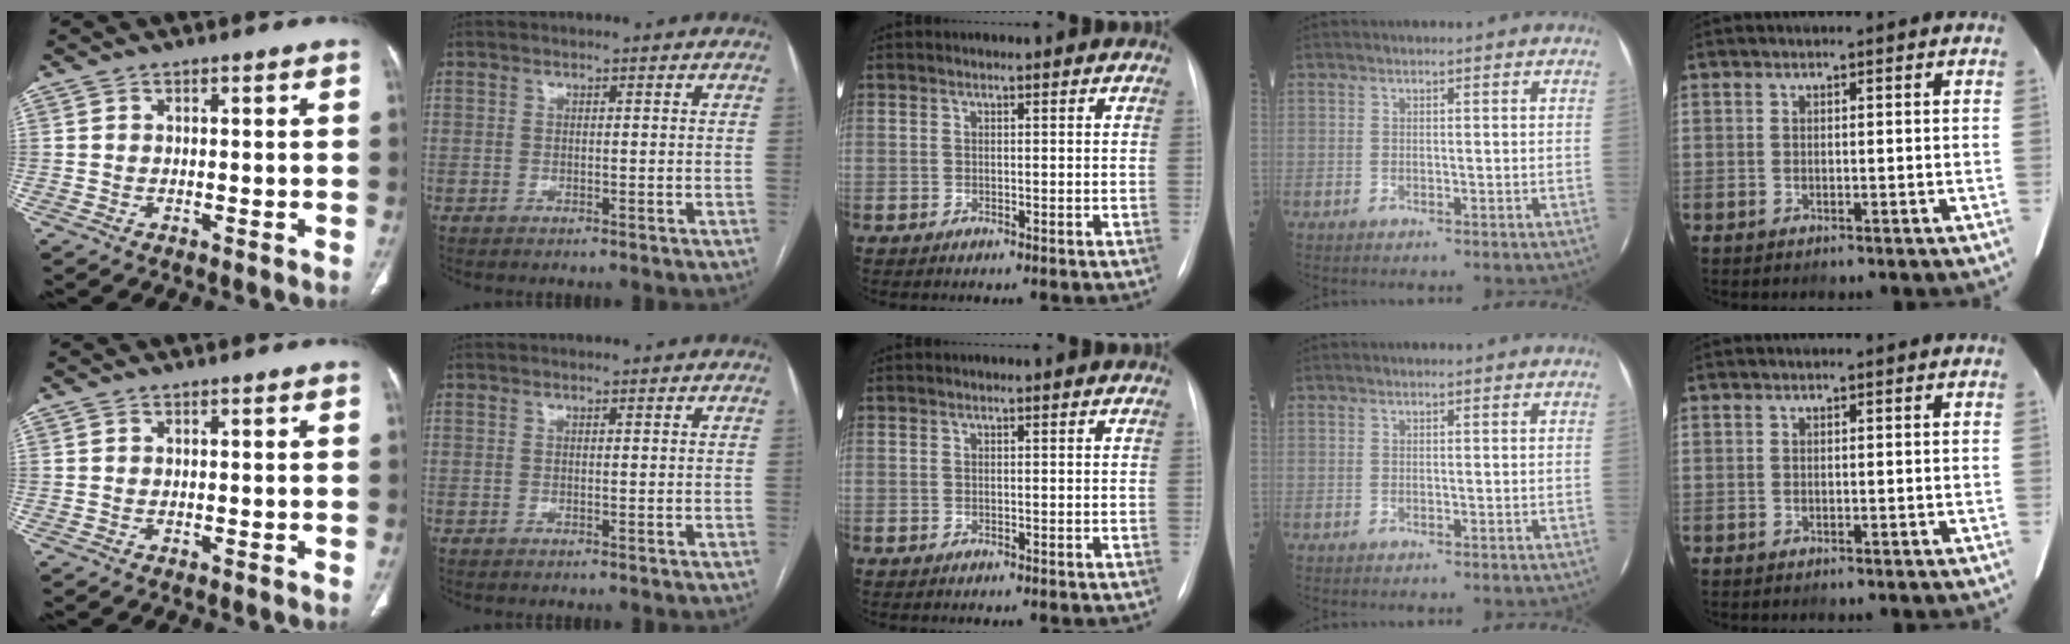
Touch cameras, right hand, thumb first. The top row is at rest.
{}